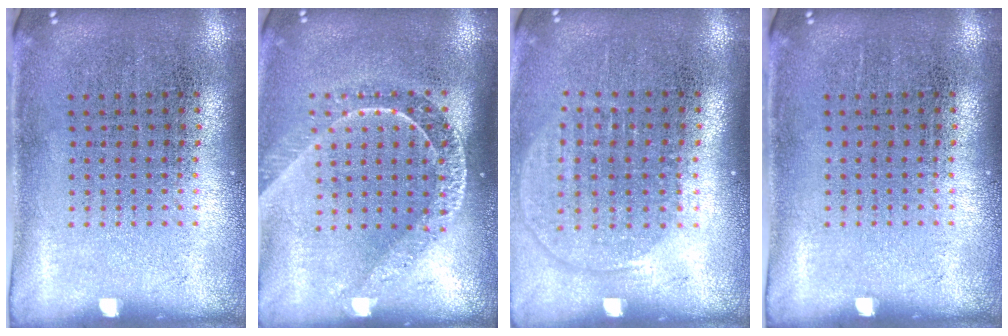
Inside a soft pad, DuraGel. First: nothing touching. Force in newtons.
{"total": 1.8, "press": 1.5, "slide": 1.0}
{"total": 1.4, "press": 1.2, "slide": 0.7}
{"total": 0.0}